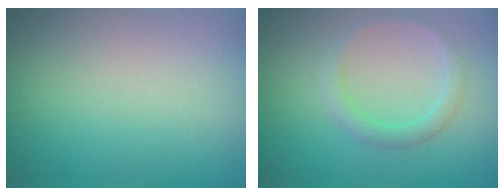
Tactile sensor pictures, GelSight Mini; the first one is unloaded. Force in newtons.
{"total": 1.7, "press": 1.7, "slide": 0.1}